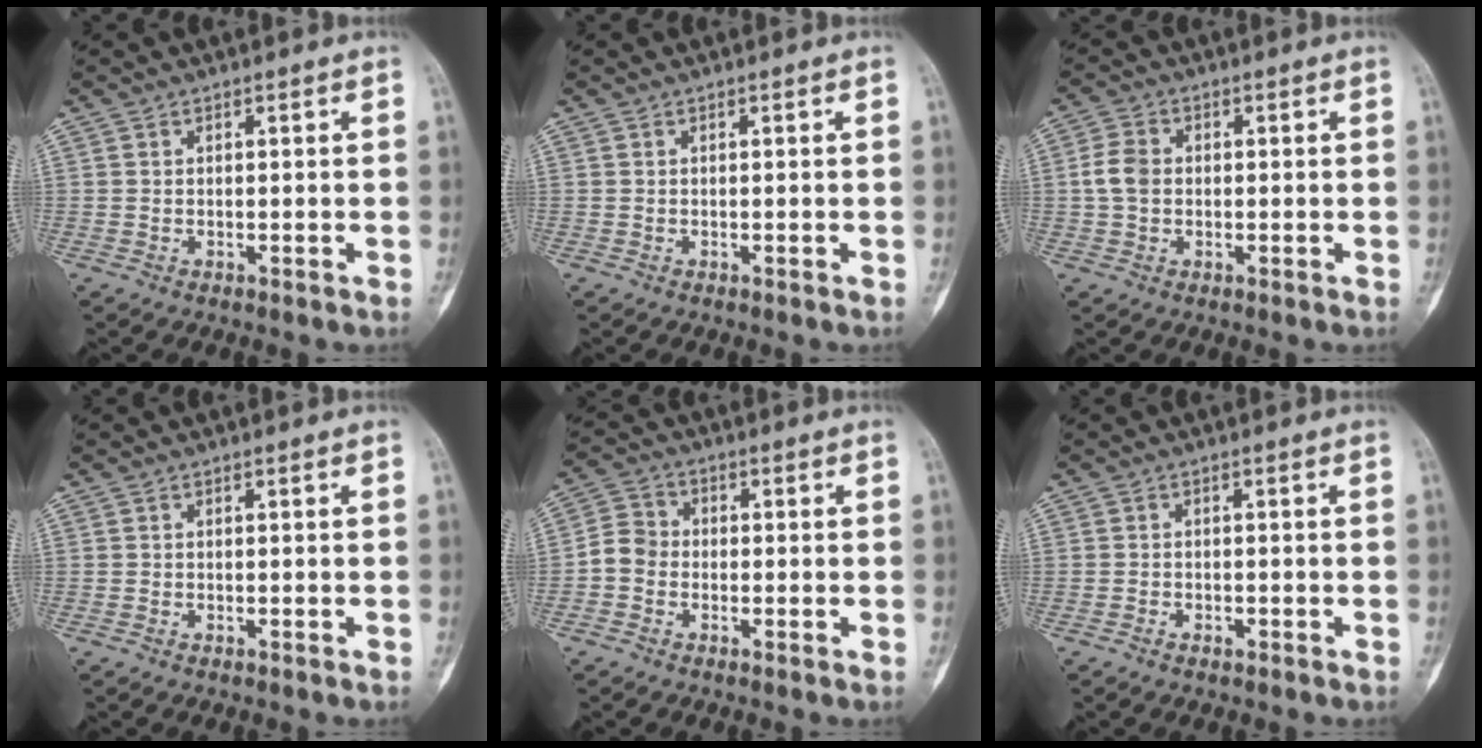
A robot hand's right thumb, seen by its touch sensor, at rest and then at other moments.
{"total": 0.0}
{"total": 4.8, "force": [0.1, 3.7, 3.1], "torque": [-0.062, 0.009, -0.002]}
{"total": 0.0}
{"total": 4.8, "force": [-1.2, 4.1, 2.1], "torque": [-0.026, 0.015, -0.037]}
{"total": 1.3, "force": [-0.8, 0.7, 0.7], "torque": [-0.013, 0.006, -0.015]}